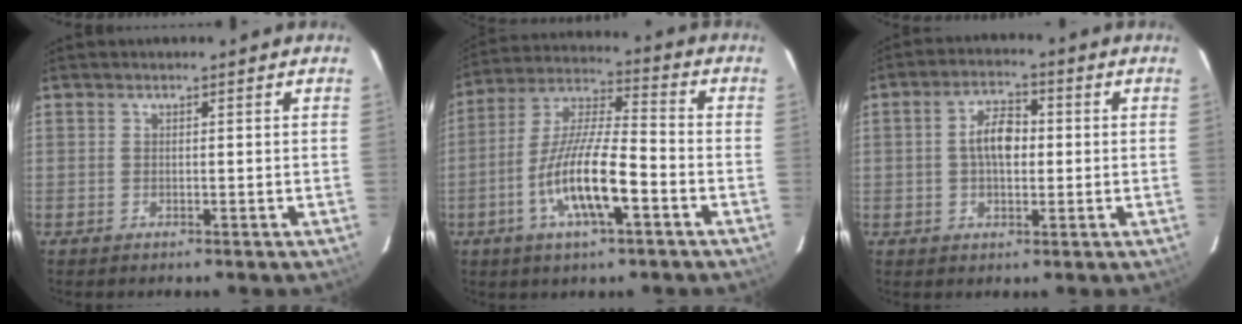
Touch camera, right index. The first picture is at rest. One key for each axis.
{"total": 14.0, "fx": -5.5, "fy": 3.0, "fz": 12.5, "tx": -0.253, "ty": -0.007, "tz": -0.107}
{"total": 6.3, "fx": 0.2, "fy": 3.4, "fz": 5.2, "tx": -0.096, "ty": 0.015, "tz": 0.005}